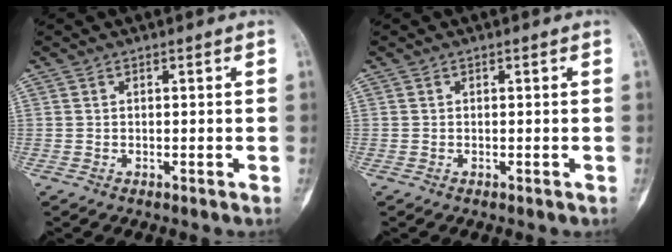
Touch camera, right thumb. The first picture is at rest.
{"total": 0.0}